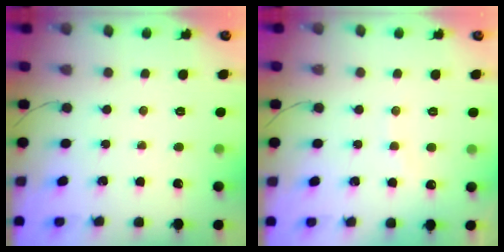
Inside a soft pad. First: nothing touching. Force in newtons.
{"total": 6.0, "press": 5.9, "slide": 1.1}